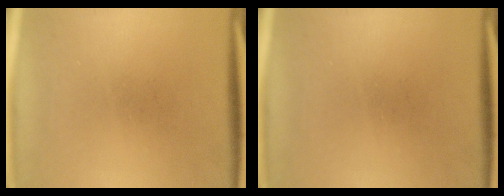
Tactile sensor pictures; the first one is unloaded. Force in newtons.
{"total": 0.0}